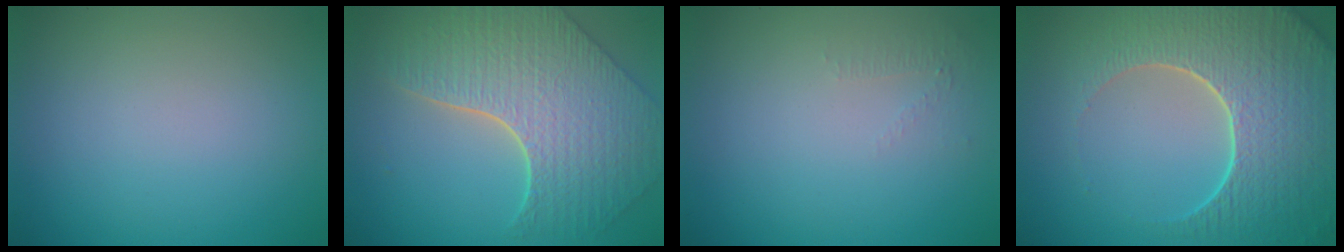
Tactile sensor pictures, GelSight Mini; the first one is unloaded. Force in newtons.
{"total": 8.5, "press": 6.3, "slide": 5.7}
{"total": 0.5, "press": 0.2, "slide": 0.5}
{"total": 8.4, "press": 6.4, "slide": 5.4}